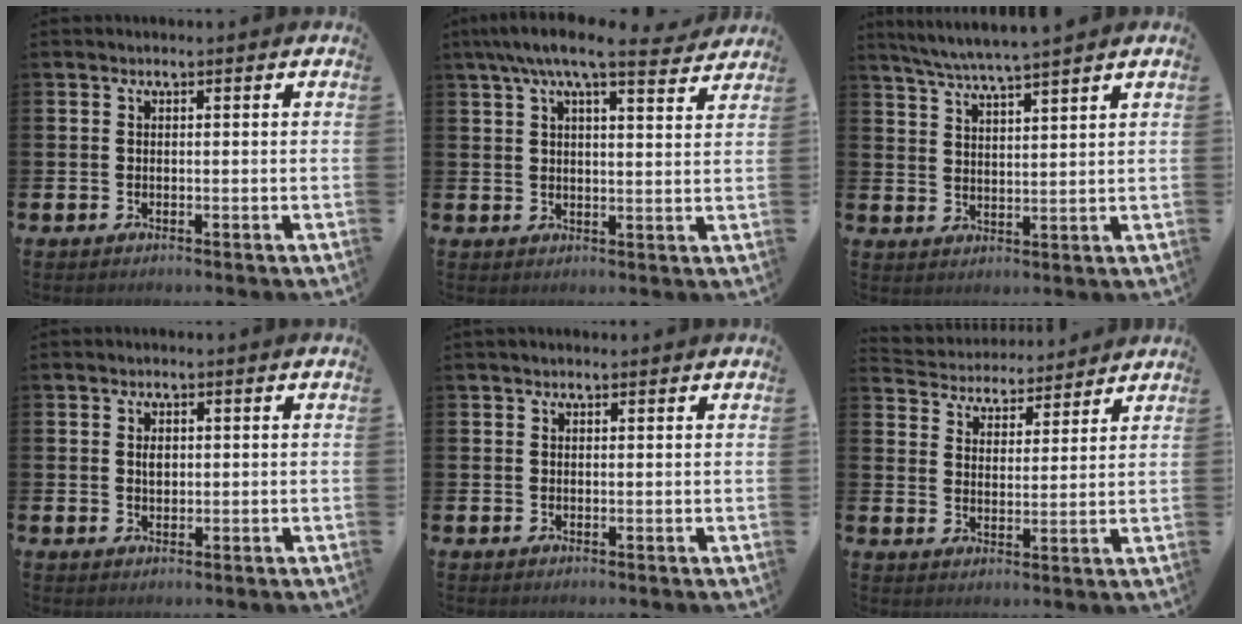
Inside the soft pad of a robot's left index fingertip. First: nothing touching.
{"total": 7.6, "force": [6.5, 1.2, 3.7], "torque": [-0.074, -0.022, 0.113]}
{"total": 5.5, "force": [5.2, -0.5, 1.7], "torque": [-0.051, -0.026, 0.092]}
{"total": 1.3, "force": [0.5, 0.9, 0.8], "torque": [0.004, -0.004, 0.004]}
{"total": 0.8, "force": [0.7, 0.3, 0.2], "torque": [0.010, -0.002, 0.010]}
{"total": 4.5, "force": [4.4, 1.2, -0.5], "torque": [-0.015, -0.036, 0.073]}